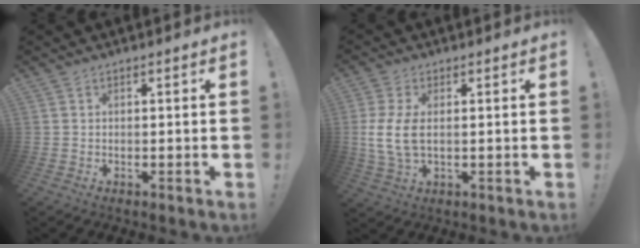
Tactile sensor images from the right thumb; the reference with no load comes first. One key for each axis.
{"total": 8.4, "fx": 0.5, "fy": 4.0, "fz": 7.4, "tx": -0.151, "ty": -0.013, "tz": 0.012}